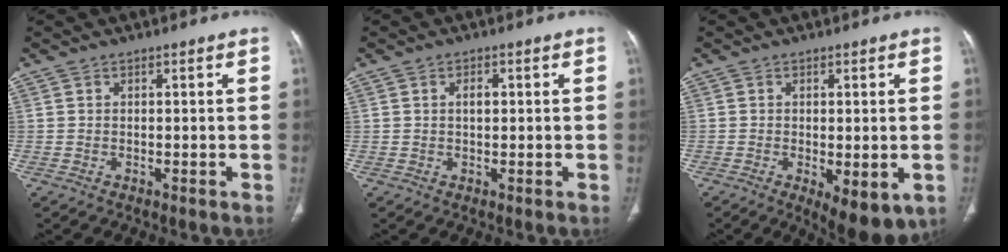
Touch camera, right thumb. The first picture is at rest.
{"total": 1.8, "force": [0.3, 1.0, 1.5], "torque": [-0.025, 0.003, 0.004]}
{"total": 8.7, "force": [-2.8, 3.4, 7.5], "torque": [-0.100, -0.016, -0.034]}